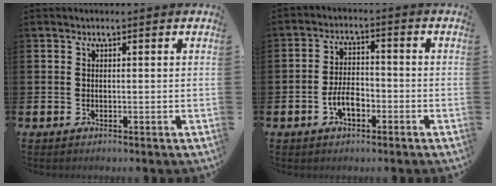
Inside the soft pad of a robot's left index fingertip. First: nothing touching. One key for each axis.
{"total": 4.3, "fx": -1.7, "fy": 2.3, "fz": 3.3, "tx": -0.059, "ty": 0.004, "tz": -0.035}